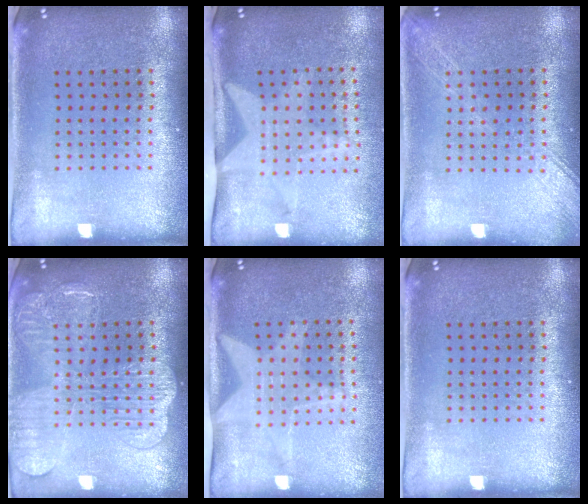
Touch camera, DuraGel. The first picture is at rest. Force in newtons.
{"total": 2.1, "press": 1.6, "slide": 1.3}
{"total": 1.6, "press": 1.6, "slide": 0.3}
{"total": 3.9, "press": 3.9, "slide": 0.5}
{"total": 1.9, "press": 1.5, "slide": 1.1}
{"total": 0.0}